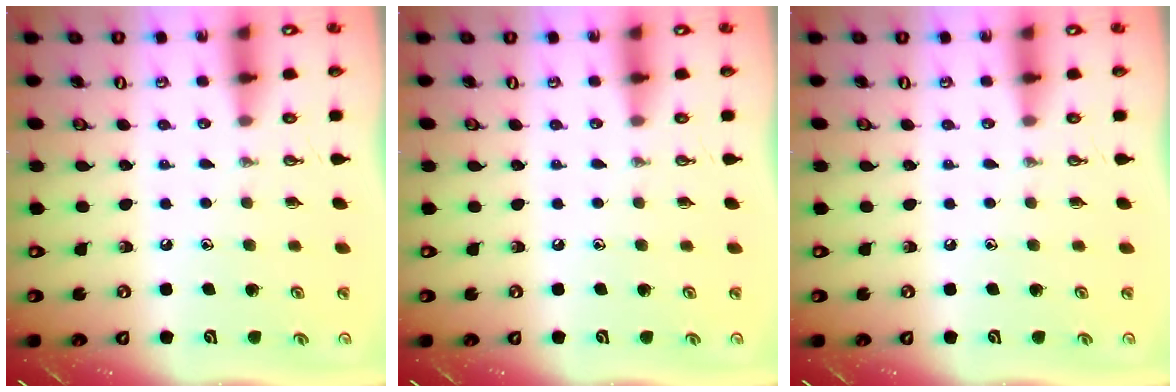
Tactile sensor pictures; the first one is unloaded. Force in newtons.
{"total": 0.0}
{"total": 0.0}